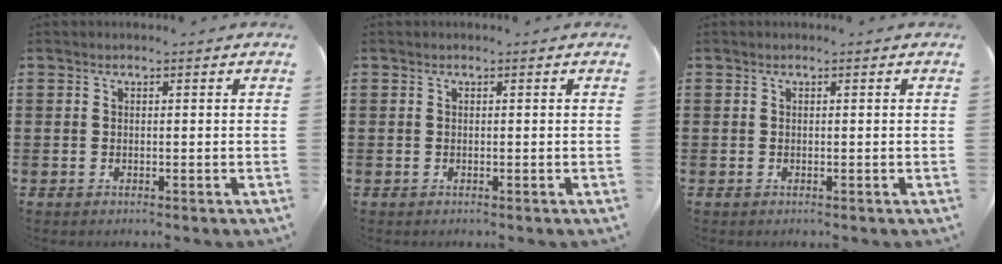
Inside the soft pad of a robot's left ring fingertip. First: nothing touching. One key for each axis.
{"total": 0.0}
{"total": 0.0}